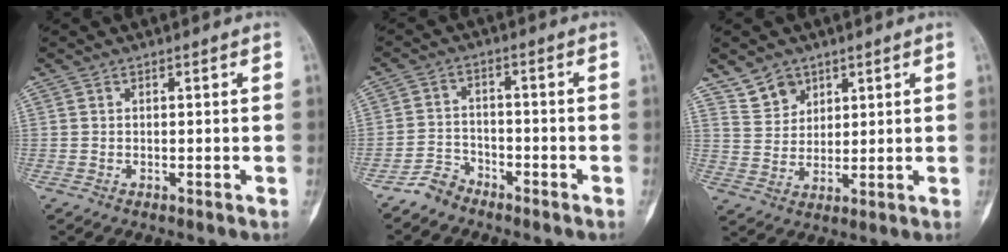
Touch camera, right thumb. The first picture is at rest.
{"total": 4.2, "force": [-3.6, 2.0, 0.4], "torque": [0.002, 0.023, -0.074]}
{"total": 5.8, "force": [4.1, 4.0, 1.0], "torque": [0.005, -0.028, 0.087]}